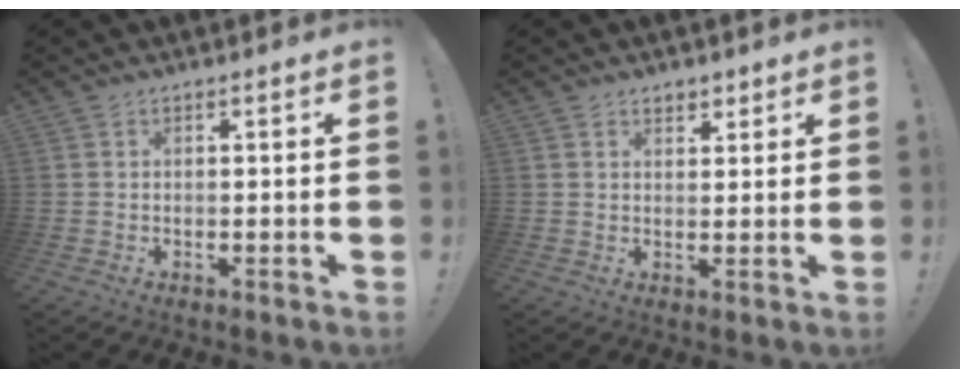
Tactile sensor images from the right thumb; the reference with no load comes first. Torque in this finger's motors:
{"motor_torque": [-0.27, 0.16, 0.31, 0.27, -0.03]}